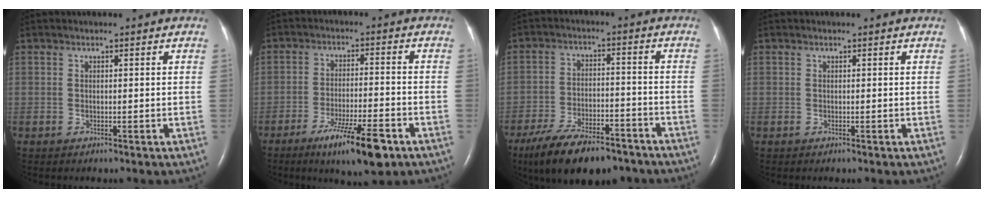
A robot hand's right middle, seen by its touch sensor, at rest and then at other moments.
{"total": 10.1, "force": [-6.1, 1.2, 8.0], "torque": [-0.139, -0.019, -0.095]}
{"total": 14.2, "force": [-10.9, 4.6, 7.8], "torque": [-0.134, -0.009, -0.176]}
{"total": 0.0}